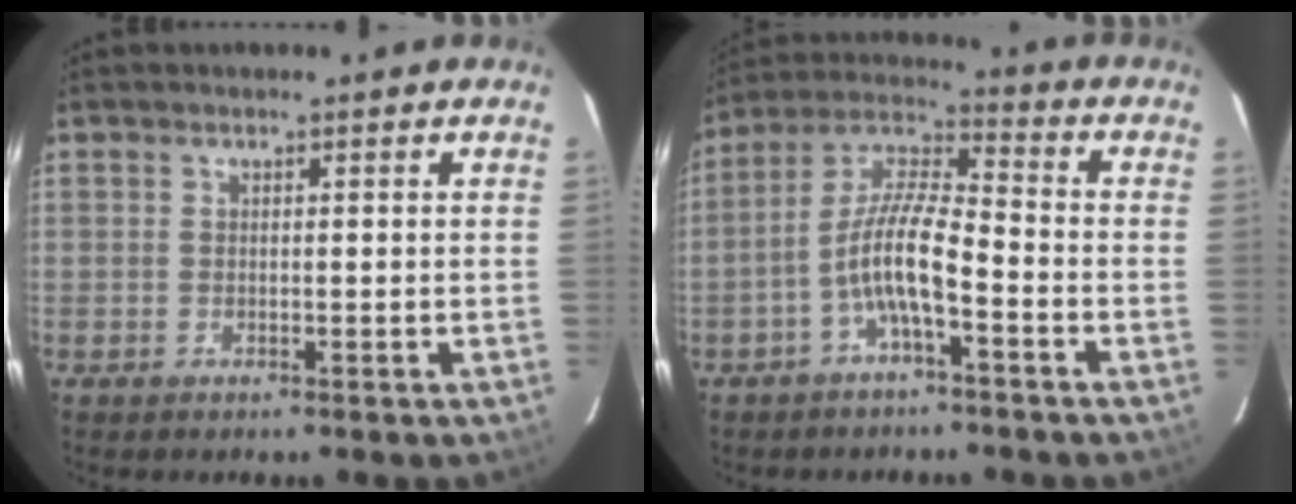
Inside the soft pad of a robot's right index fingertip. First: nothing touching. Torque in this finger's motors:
{"motor_torque": [1.45, -0.69, 0.89, 0.20]}